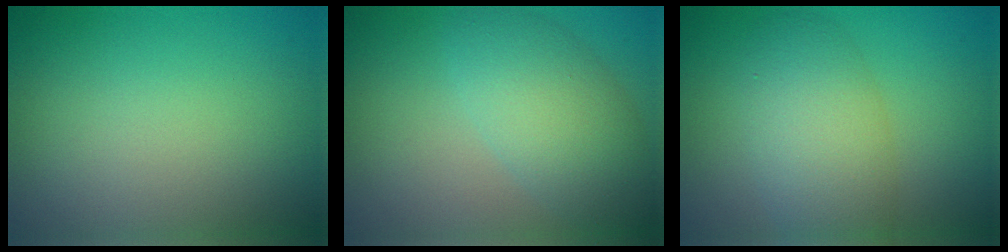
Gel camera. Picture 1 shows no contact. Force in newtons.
{"total": 5.1, "press": 5.1, "slide": 0.2}
{"total": 5.5, "press": 5.4, "slide": 0.3}